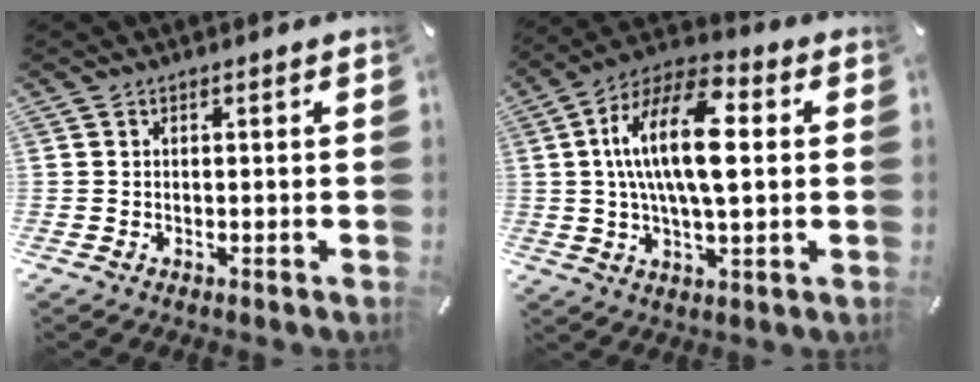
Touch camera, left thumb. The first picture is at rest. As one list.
[{"total": 17.4, "force": [2.5, 7.9, 15.3], "torque": [-0.298, -0.002, 0.038]}]